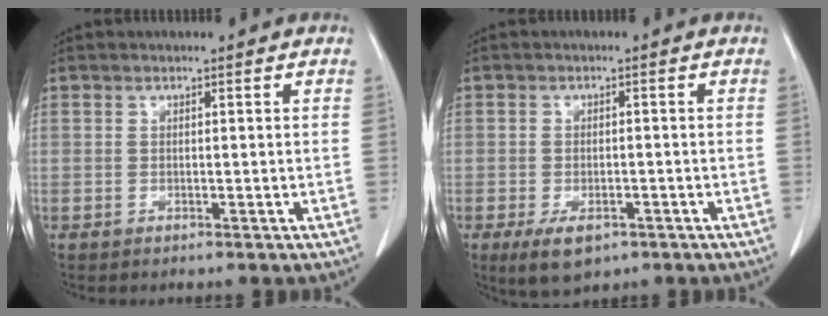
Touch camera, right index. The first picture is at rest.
{"total": 5.4, "force": [-3.2, 2.7, 3.4], "torque": [-0.065, -0.006, -0.047]}